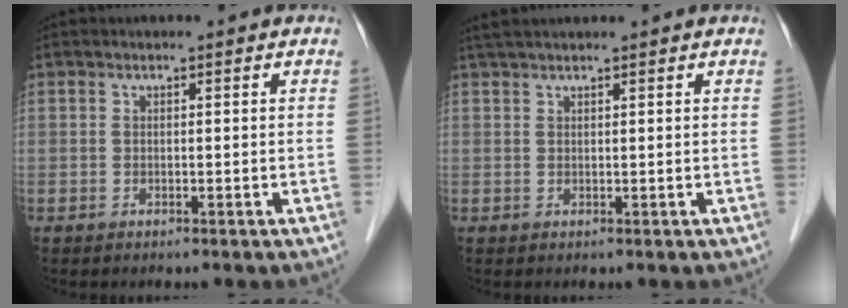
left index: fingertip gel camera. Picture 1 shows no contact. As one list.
[{"total": 5.2, "force": [4.6, 0.0, 2.5], "torque": [-0.036, 0.038, 0.076]}]